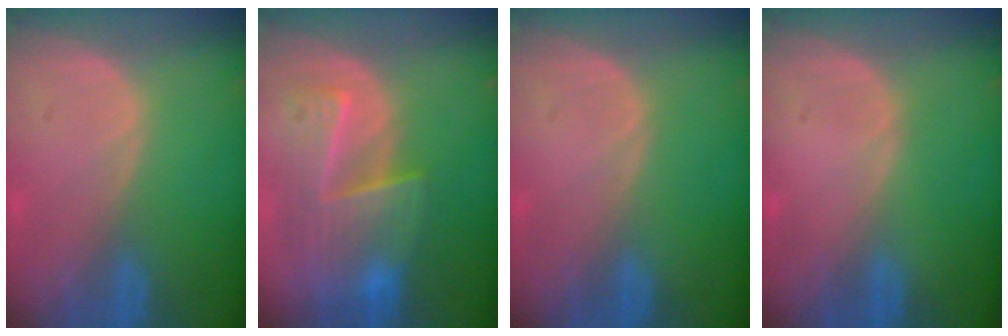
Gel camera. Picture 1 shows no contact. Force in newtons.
{"total": 9.1, "press": 8.2, "slide": 3.9}
{"total": 0.0}
{"total": 0.0}